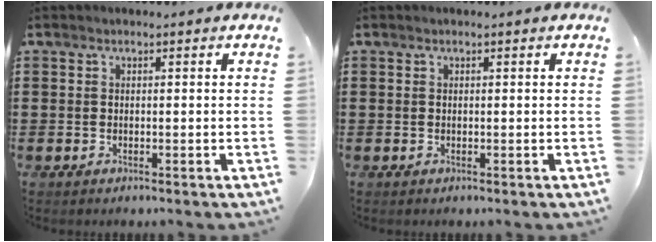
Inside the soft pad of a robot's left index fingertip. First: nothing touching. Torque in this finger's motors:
{"motor_torque": [0.01, -0.04, -0.01, -0.01]}